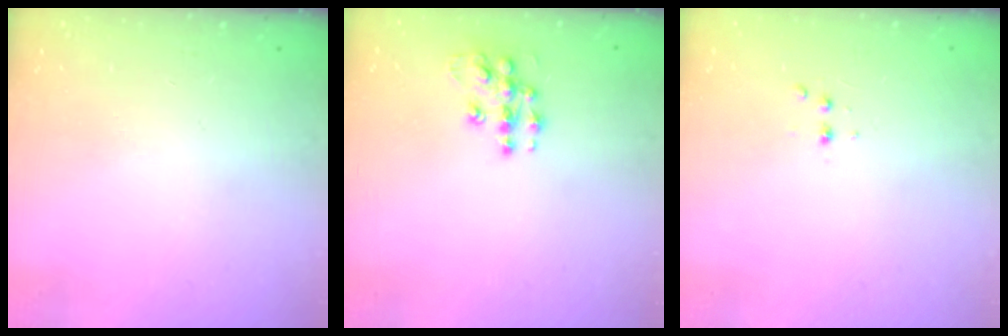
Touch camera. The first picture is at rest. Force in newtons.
{"total": 10.2, "press": 10.2, "slide": 0.5}
{"total": 2.9, "press": 2.7, "slide": 1.0}